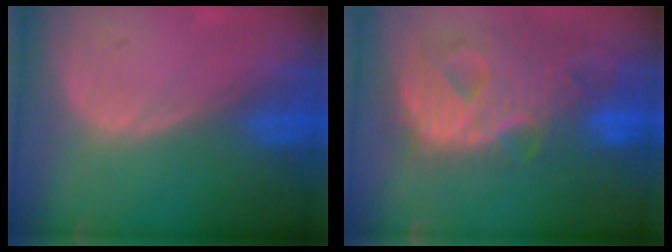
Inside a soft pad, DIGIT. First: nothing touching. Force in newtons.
{"total": 12.9, "press": 10.9, "slide": 6.9}